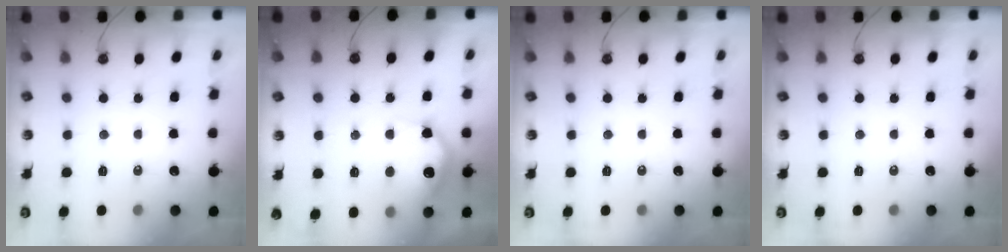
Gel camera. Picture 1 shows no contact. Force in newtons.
{"total": 17.4, "press": 17.3, "slide": 1.1}
{"total": 0.0}
{"total": 0.0}